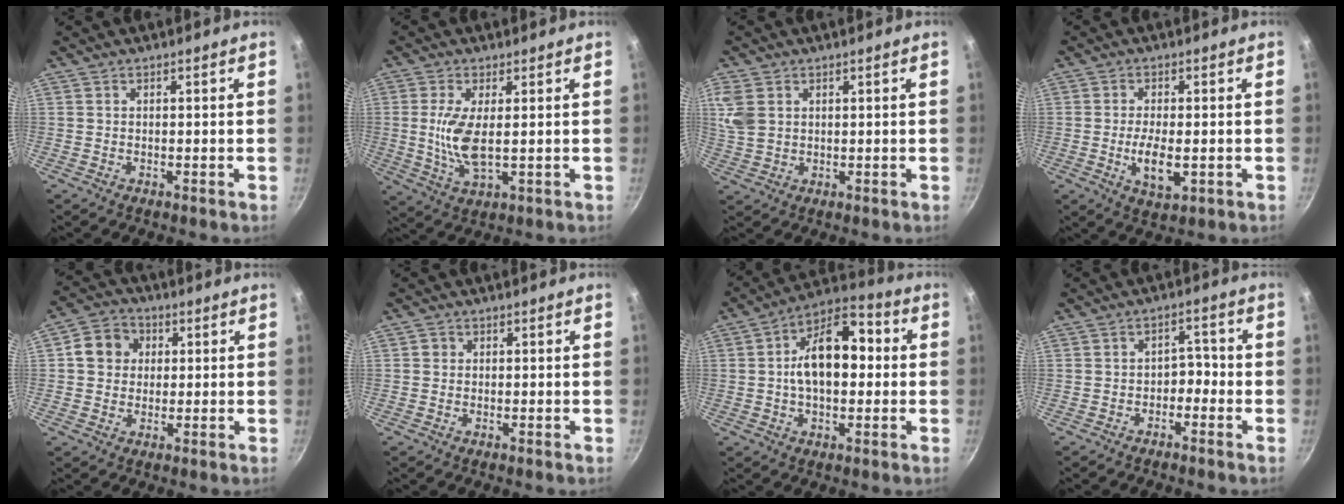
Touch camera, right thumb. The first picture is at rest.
{"total": 7.5, "force": [0.3, 2.7, 7.0], "torque": [-0.157, -0.017, 0.012]}
{"total": 5.5, "force": [1.7, 4.0, 3.4], "torque": [-0.078, 0.000, 0.040]}
{"total": 6.1, "force": [-1.2, 2.8, 5.3], "torque": [-0.095, -0.008, -0.016]}
{"total": 7.9, "force": [1.3, 6.9, 3.5], "torque": [-0.040, 0.010, 0.012]}
{"total": 1.1, "force": [0.1, 1.1, 0.3], "torque": [0.001, 0.002, 0.001]}
{"total": 14.8, "force": [1.0, 8.4, 12.1], "torque": [-0.175, 0.033, 0.005]}
{"total": 3.7, "force": [-1.7, 2.5, 2.0], "torque": [-0.006, 0.028, -0.034]}